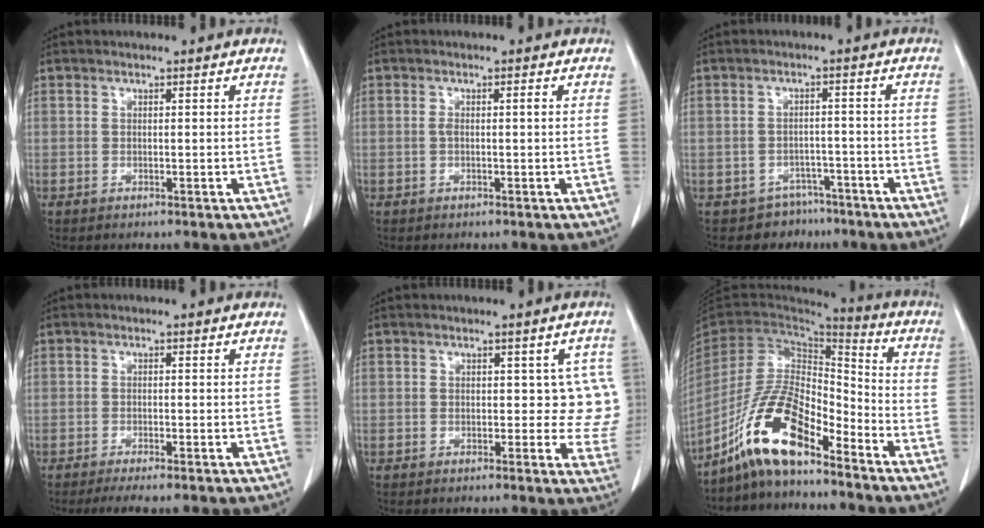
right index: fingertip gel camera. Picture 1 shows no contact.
{"total": 1.3, "force": [0.0, 0.2, 1.2], "torque": [-0.025, 0.003, 0.002]}
{"total": 5.3, "force": [-4.1, 3.4, -0.4], "torque": [0.015, 0.022, -0.057]}
{"total": 4.1, "force": [-3.4, 0.2, 2.4], "torque": [-0.032, -0.008, -0.051]}
{"total": 5.5, "force": [0.7, 3.6, 4.1], "torque": [-0.010, 0.011, 0.004]}
{"total": 13.1, "force": [-9.2, 3.6, 8.6], "torque": [-0.174, 0.017, -0.175]}